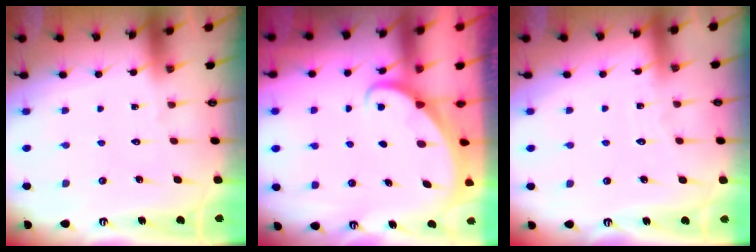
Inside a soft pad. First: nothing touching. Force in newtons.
{"total": 1.7, "press": 1.7, "slide": 0.0}
{"total": 2.4, "press": 2.4, "slide": 0.3}